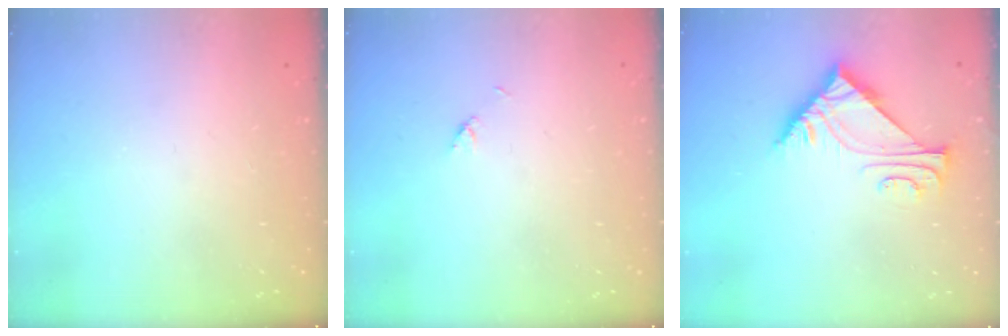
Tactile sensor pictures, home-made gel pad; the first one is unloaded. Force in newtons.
{"total": 2.1, "press": 2.1, "slide": 0.3}
{"total": 6.4, "press": 6.4, "slide": 0.1}